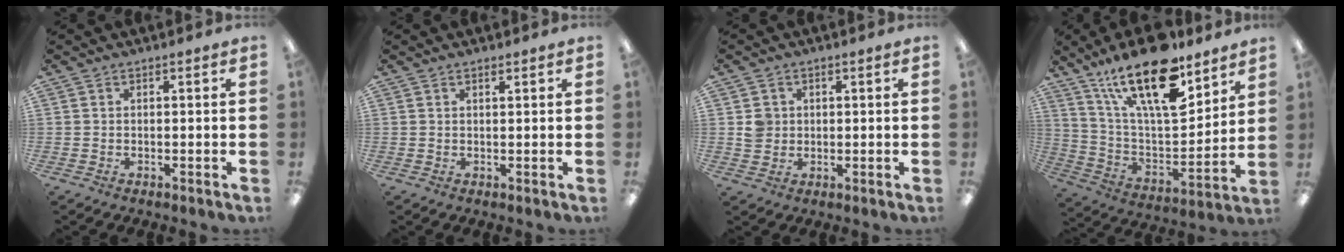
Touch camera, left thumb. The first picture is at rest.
{"total": 0.8, "force": [0.7, 0.1, 0.3], "torque": [-0.007, 0.000, 0.013]}
{"total": 3.8, "force": [0.6, 3.6, 0.9], "torque": [-0.009, 0.001, 0.008]}
{"total": 23.7, "force": [15.4, 9.2, 15.5], "torque": [-0.273, -0.092, 0.263]}